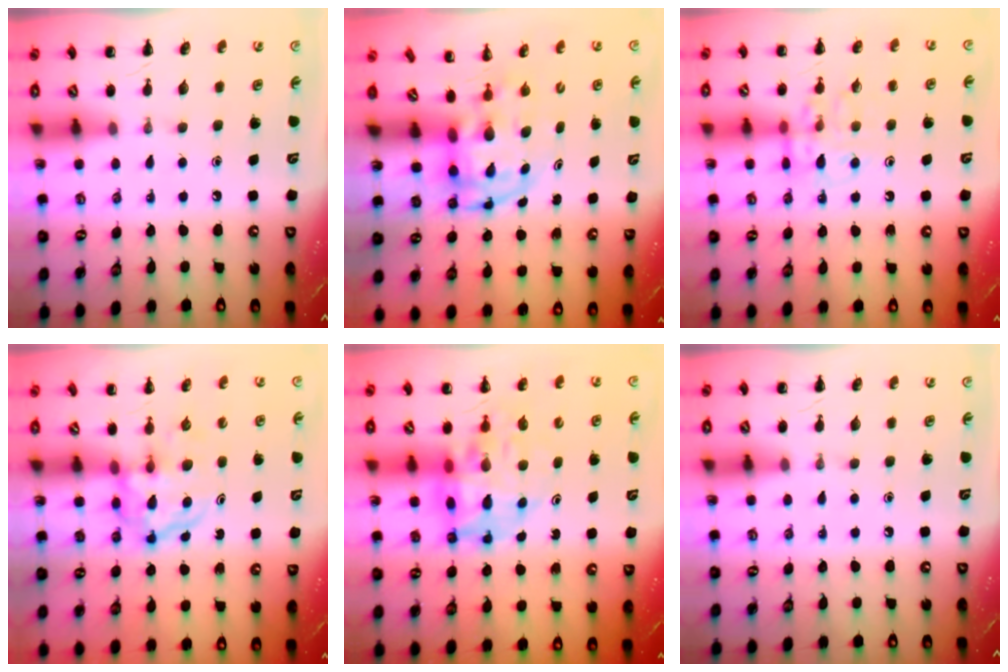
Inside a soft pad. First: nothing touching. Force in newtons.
{"total": 3.8, "press": 3.7, "slide": 0.7}
{"total": 12.1, "press": 12.0, "slide": 1.4}
{"total": 3.8, "press": 3.7, "slide": 0.4}
{"total": 13.0, "press": 12.4, "slide": 3.8}
{"total": 0.0}